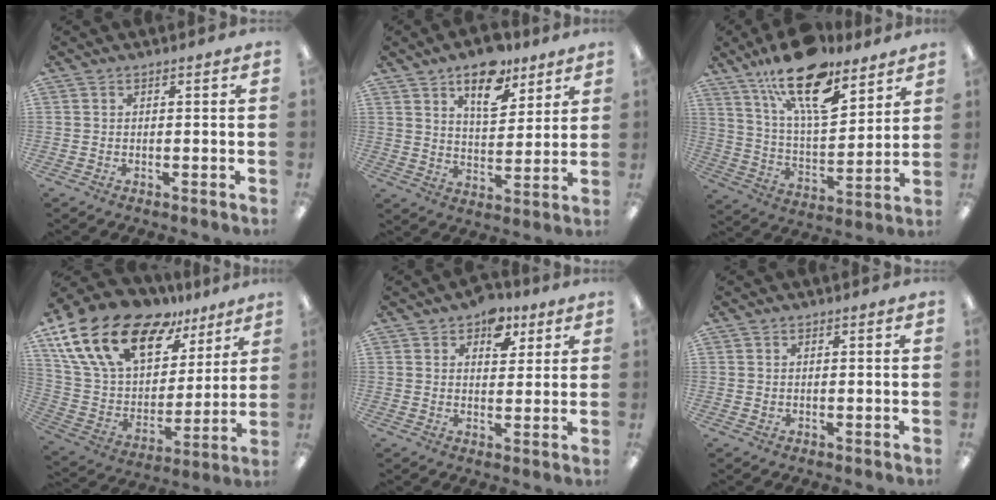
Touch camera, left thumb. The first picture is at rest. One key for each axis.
{"total": 13.3, "fx": 8.6, "fy": 6.7, "fz": 7.6, "tx": -0.097, "ty": -0.042, "tz": 0.147}
{"total": 19.8, "fx": 13.4, "fy": 7.7, "fz": 12.4, "tx": -0.202, "ty": -0.075, "tz": 0.230}
{"total": 23.1, "fx": 14.4, "fy": 12.4, "fz": 13.2, "tx": -0.254, "ty": -0.078, "tz": 0.261}
{"total": 7.8, "fx": 4.4, "fy": 5.0, "fz": 4.2, "tx": -0.039, "ty": -0.017, "tz": 0.072}
{"total": 0.5, "fx": 0.4, "fy": 0.4, "fz": 0.0, "tx": 0.000, "ty": 0.002, "tz": 0.006}